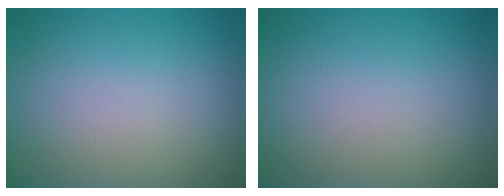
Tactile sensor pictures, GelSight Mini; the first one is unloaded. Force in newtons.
{"total": 0.0}